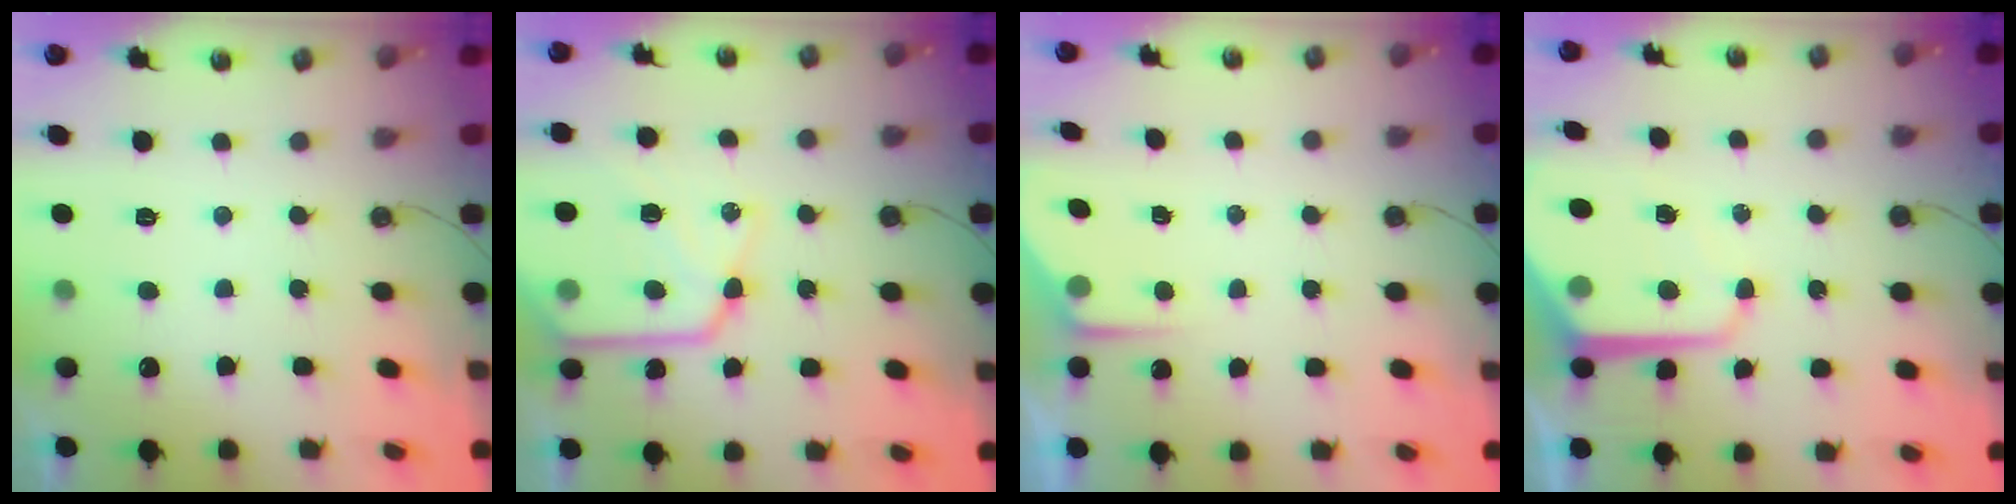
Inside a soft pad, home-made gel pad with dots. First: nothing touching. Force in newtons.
{"total": 15.6, "press": 15.6, "slide": 0.9}
{"total": 3.2, "press": 3.2, "slide": 0.5}
{"total": 9.7, "press": 9.7, "slide": 0.7}